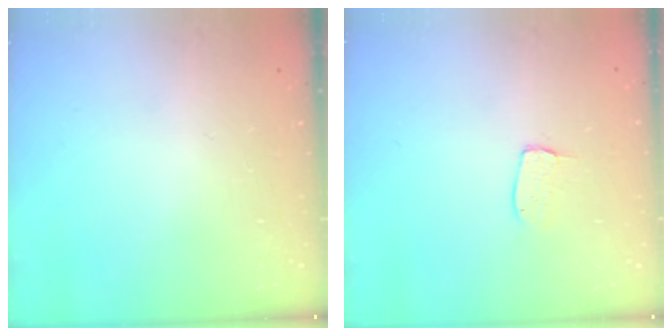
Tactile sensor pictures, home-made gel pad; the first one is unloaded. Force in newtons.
{"total": 4.2, "press": 4.2, "slide": 0.2}